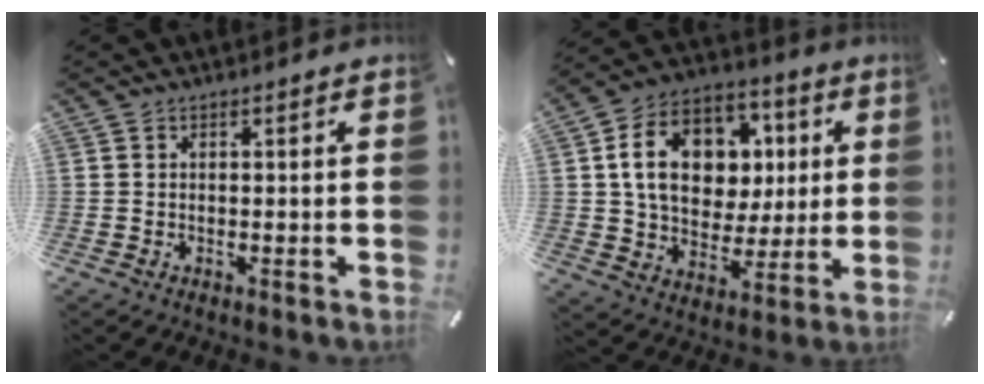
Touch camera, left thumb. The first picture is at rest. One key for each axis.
{"total": 16.5, "fx": 2.9, "fy": 13.4, "fz": 9.2, "tx": -0.154, "ty": 0.006, "tz": 0.058}